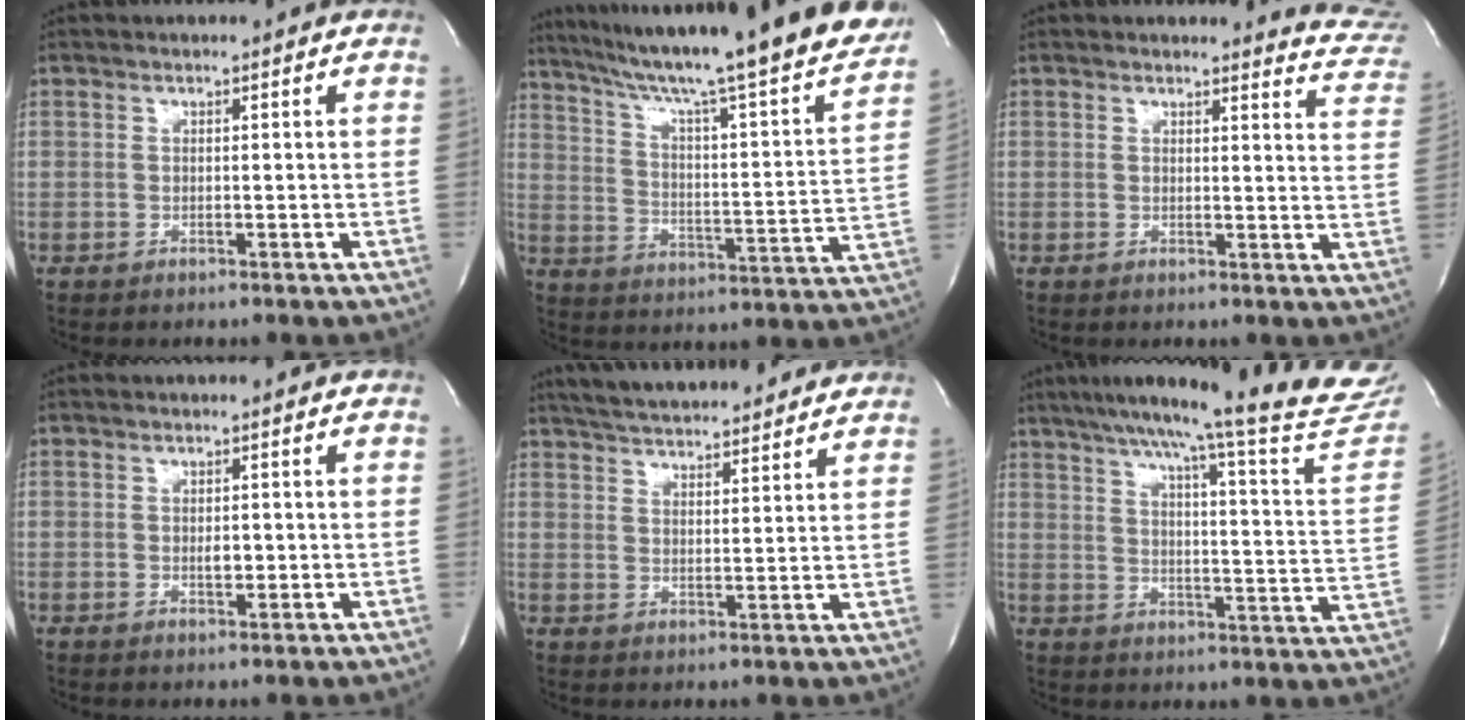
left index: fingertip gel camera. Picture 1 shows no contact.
{"total": 29.3, "force": [25.7, 1.1, 14.0], "torque": [-0.228, -0.065, 0.341]}
{"total": 8.1, "force": [8.0, 1.1, 0.0], "torque": [0.029, -0.071, 0.048]}
{"total": 1.5, "force": [0.0, 0.7, 1.3], "torque": [-0.020, -0.001, 0.001]}
{"total": 17.1, "force": [15.4, 3.2, 6.6], "torque": [-0.107, 0.032, 0.221]}
{"total": 24.8, "force": [22.1, 0.3, 11.3], "torque": [-0.167, -0.073, 0.271]}